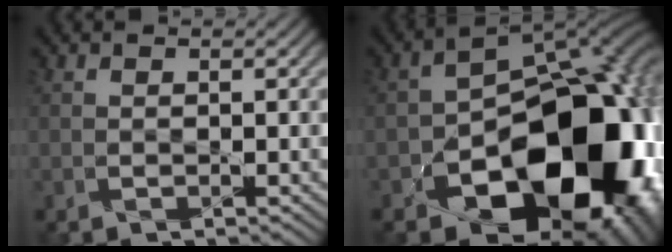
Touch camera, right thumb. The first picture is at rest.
{"total": 20.2, "force": [-7.5, 12.7, 13.8], "torque": [-0.172, -0.045, -0.098]}